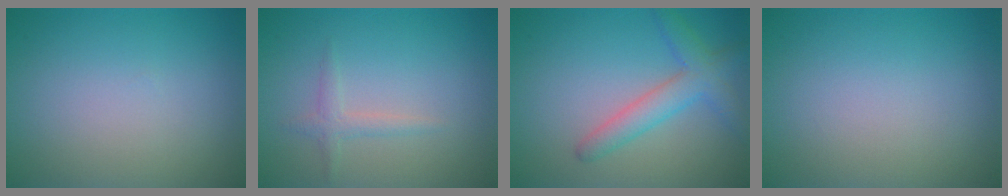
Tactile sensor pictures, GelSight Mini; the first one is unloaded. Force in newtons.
{"total": 1.3, "press": 1.3, "slide": 0.1}
{"total": 3.7, "press": 3.7, "slide": 0.2}
{"total": 0.0}